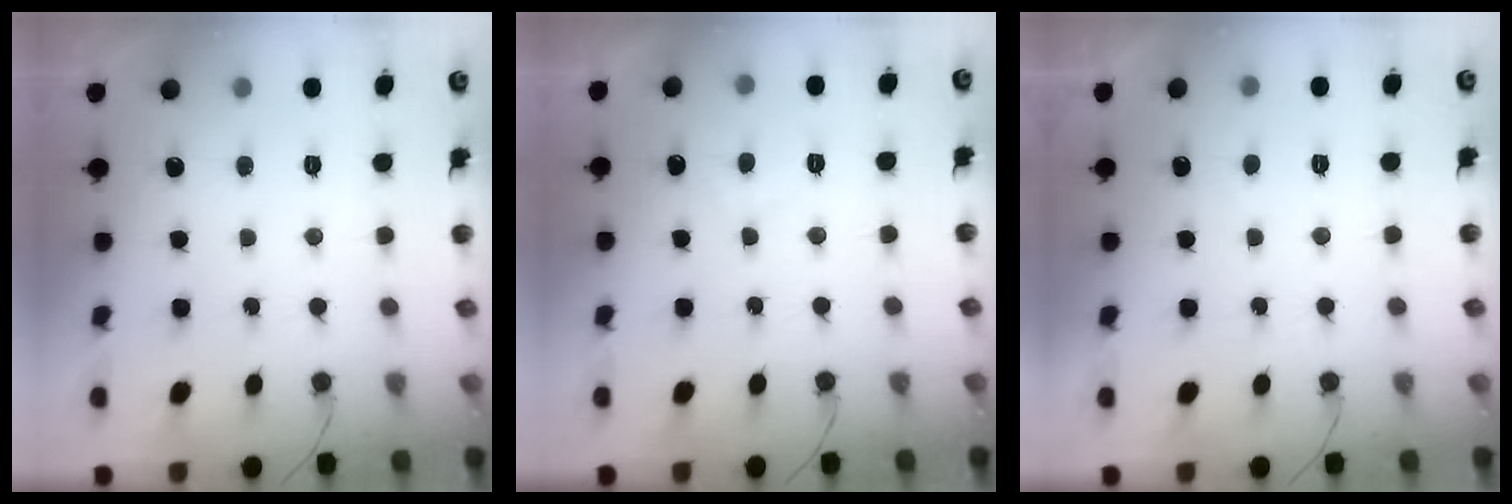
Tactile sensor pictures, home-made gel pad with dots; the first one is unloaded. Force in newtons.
{"total": 2.0, "press": 1.9, "slide": 0.5}
{"total": 0.6, "press": 0.3, "slide": 0.5}